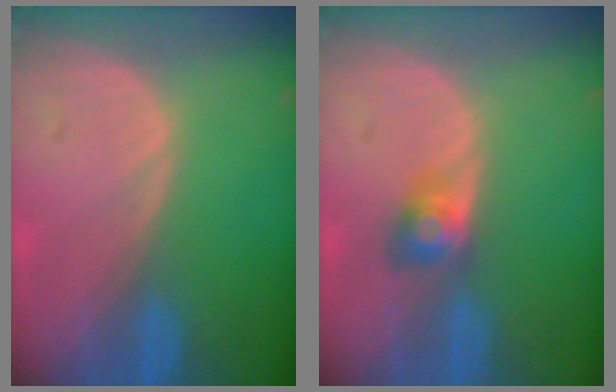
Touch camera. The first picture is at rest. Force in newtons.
{"total": 2.9, "press": 2.8, "slide": 0.1}